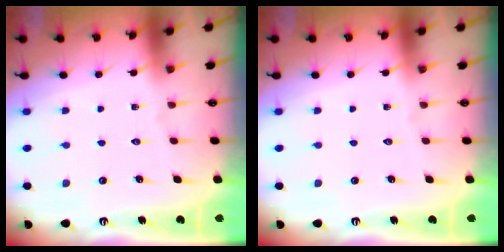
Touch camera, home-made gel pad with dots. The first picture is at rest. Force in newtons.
{"total": 0.0}